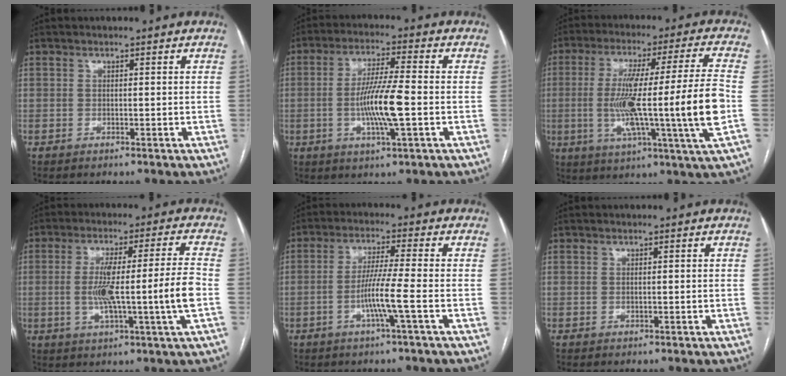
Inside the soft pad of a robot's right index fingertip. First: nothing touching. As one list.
[{"total": 9.4, "force": [-1.7, 0.4, 9.2], "torque": [-0.177, -0.006, -0.036]}, {"total": 19.9, "force": [-2.6, -1.3, 19.7], "torque": [-0.310, -0.003, -0.054]}, {"total": 12.0, "force": [-1.7, -0.8, 11.9], "torque": [-0.209, 0.008, -0.029]}, {"total": 6.5, "force": [-2.2, -1.2, 6.0], "torque": [-0.118, -0.005, -0.045]}, {"total": 0.0}]